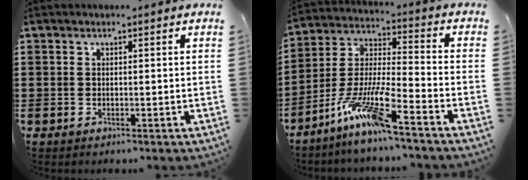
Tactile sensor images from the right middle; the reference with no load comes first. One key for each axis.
{"total": 10.4, "fx": -7.8, "fy": 0.2, "fz": 6.9, "tx": -0.156, "ty": -0.013, "tz": -0.160}